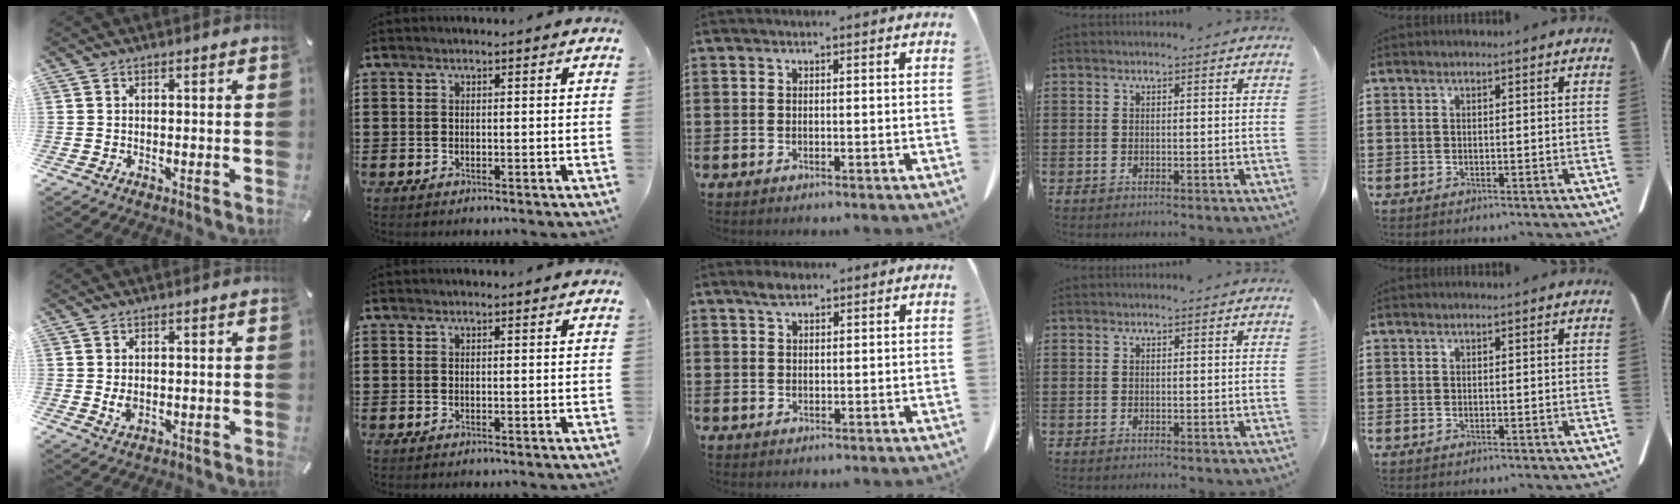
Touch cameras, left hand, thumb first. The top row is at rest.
{"thumb": {"total": 2.3, "force": [0.1, 1.6, 1.7], "torque": [-0.040, 0.000, 0.000]}, "middle": {"total": 2.2, "force": [1.6, 1.0, 1.2], "torque": [-0.029, 0.003, 0.030]}}